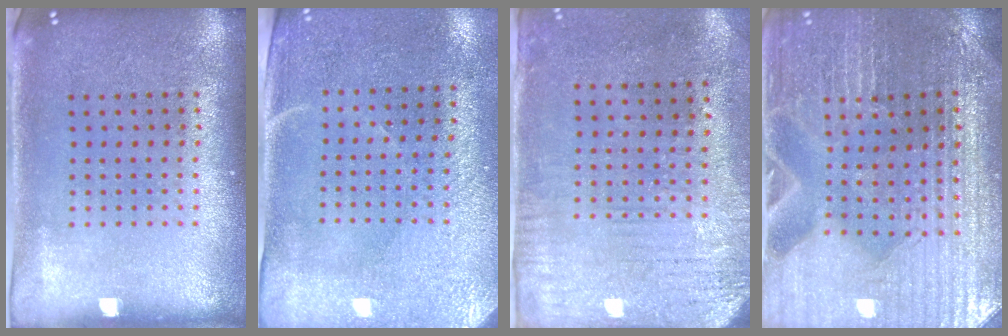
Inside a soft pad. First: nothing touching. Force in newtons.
{"total": 2.9, "press": 2.5, "slide": 1.5}
{"total": 3.1, "press": 2.4, "slide": 1.8}
{"total": 2.9, "press": 2.8, "slide": 0.3}